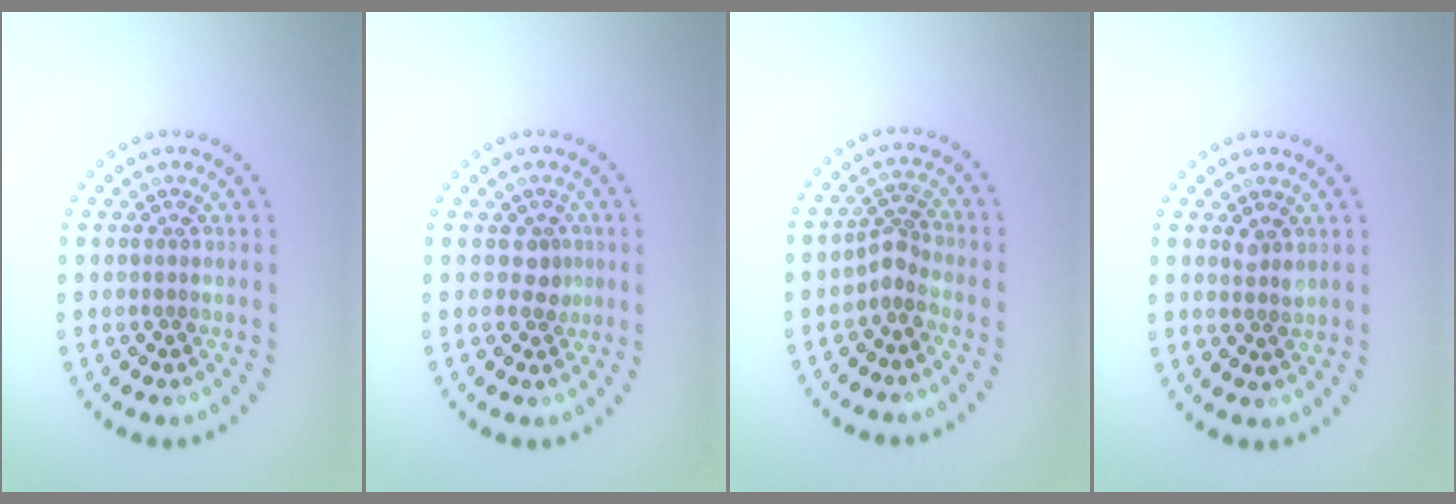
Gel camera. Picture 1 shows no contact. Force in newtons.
{"total": 1.6, "press": 1.3, "slide": 0.9}
{"total": 1.9, "press": 1.4, "slide": 1.3}
{"total": 1.1, "press": 1.1, "slide": 0.3}